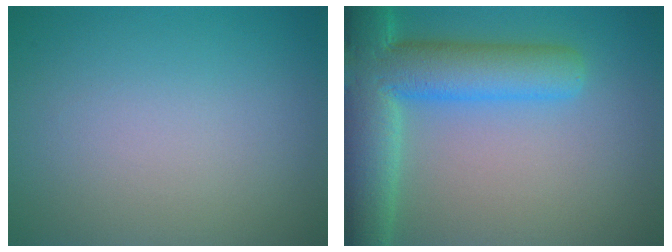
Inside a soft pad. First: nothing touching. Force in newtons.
{"total": 9.6, "press": 9.6, "slide": 0.7}